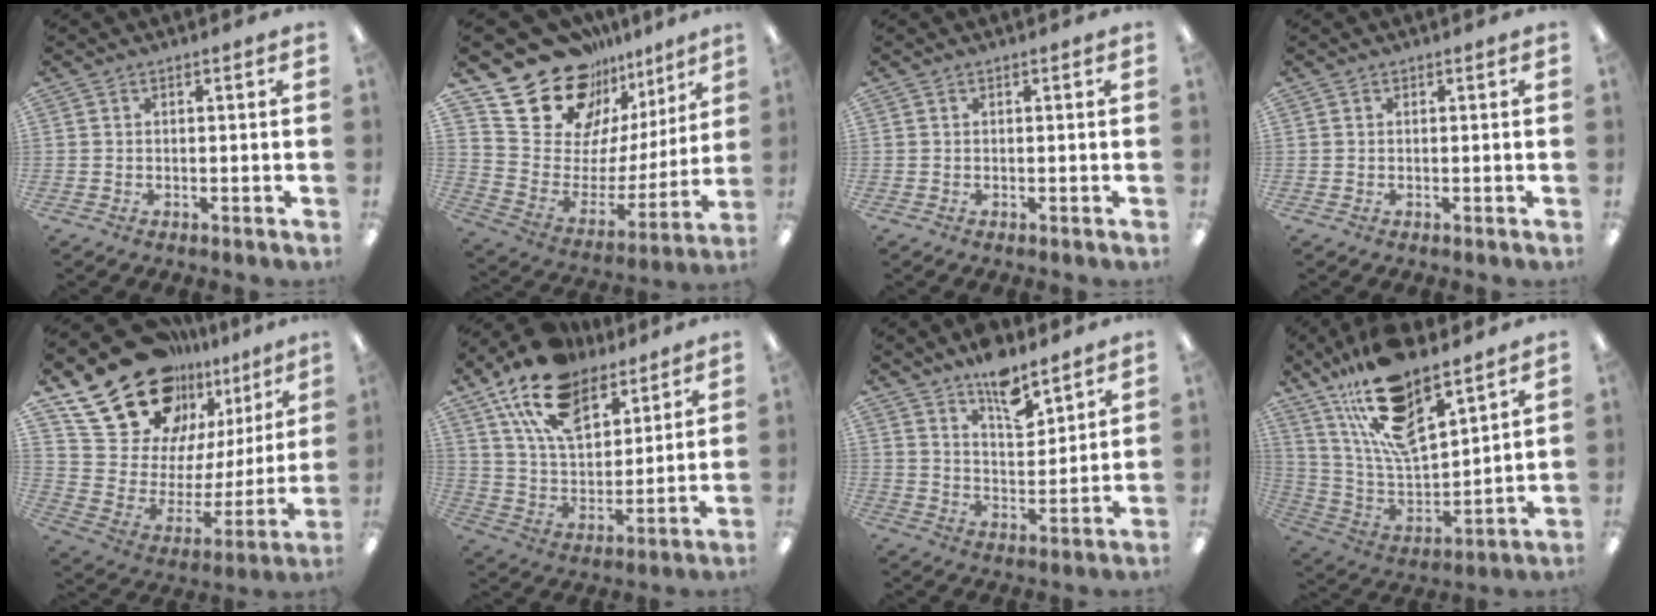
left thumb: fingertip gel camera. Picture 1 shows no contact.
{"total": 19.9, "force": [16.2, 10.2, 5.4], "torque": [-0.098, -0.135, 0.297]}
{"total": 0.0}
{"total": 0.0}
{"total": 25.1, "force": [18.6, 13.6, 9.9], "torque": [-0.178, -0.123, 0.356]}
{"total": 18.1, "force": [11.9, 9.7, 9.6], "torque": [-0.178, -0.049, 0.217]}
{"total": 10.5, "force": [8.1, 3.9, 5.2], "torque": [-0.070, -0.053, 0.140]}
{"total": 20.9, "force": [14.9, 7.3, 12.7], "torque": [-0.238, -0.084, 0.264]}